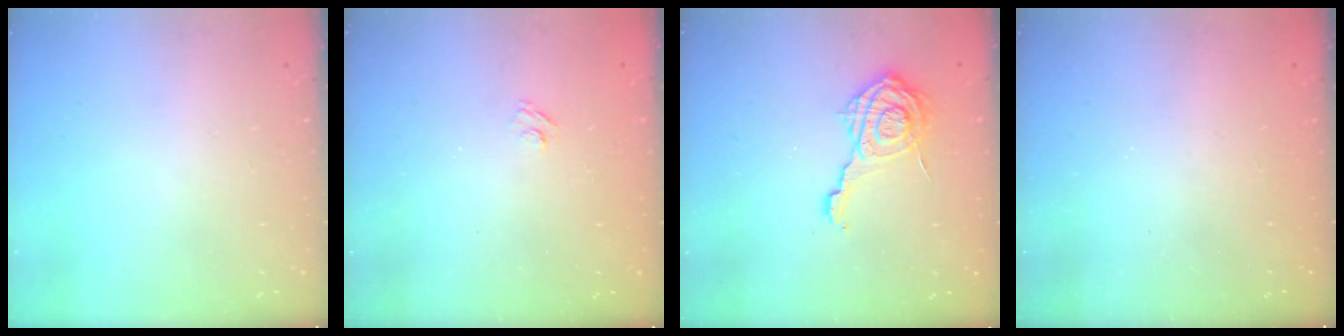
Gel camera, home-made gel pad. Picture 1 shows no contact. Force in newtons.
{"total": 2.7, "press": 2.5, "slide": 0.9}
{"total": 12.2, "press": 12.2, "slide": 0.6}
{"total": 2.5, "press": 2.4, "slide": 0.8}